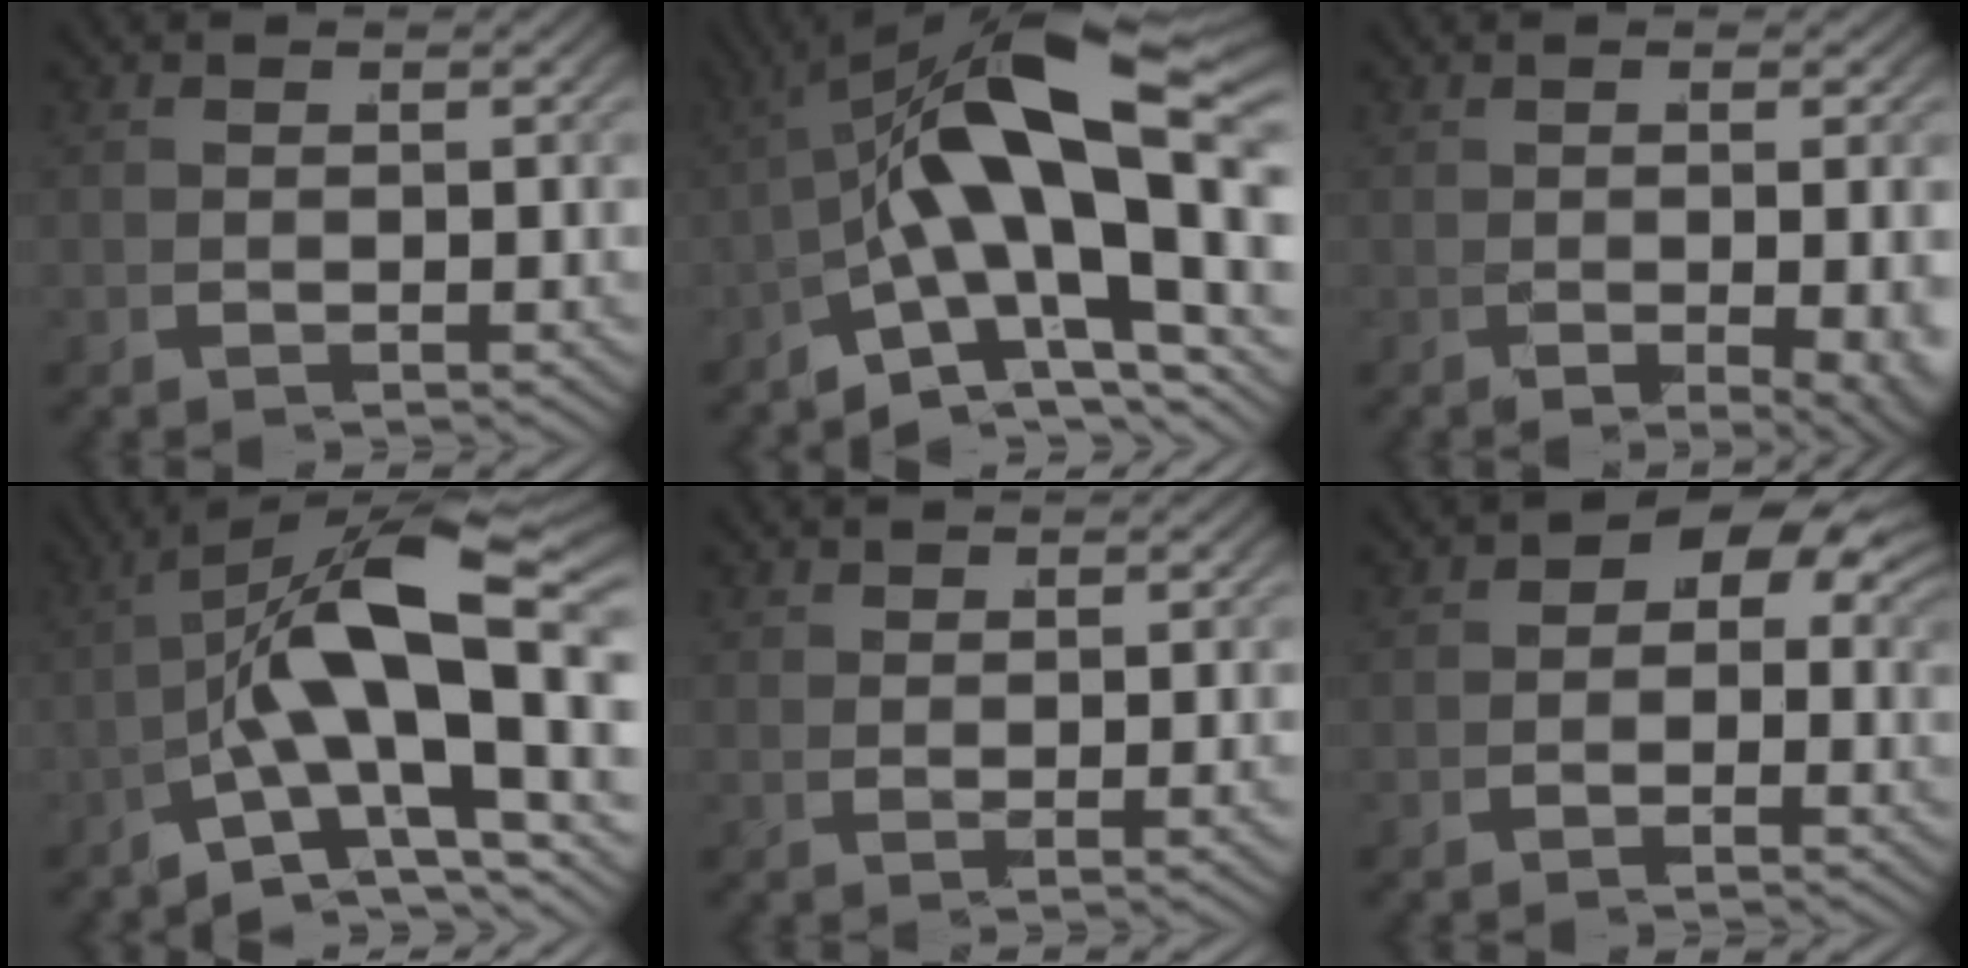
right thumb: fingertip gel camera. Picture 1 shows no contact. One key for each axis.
{"total": 13.0, "fx": -0.9, "fy": 6.4, "fz": 11.3, "tx": -0.230, "ty": -0.019, "tz": -0.006}
{"total": 3.4, "fx": -0.9, "fy": 0.8, "fz": 3.2, "tx": -0.057, "ty": -0.014, "tz": -0.007}
{"total": 10.5, "fx": 0.0, "fy": 4.3, "fz": 9.6, "tx": -0.172, "ty": 0.004, "tz": -0.004}
{"total": 1.3, "fx": 1.3, "fy": -0.2, "fz": -0.1, "tx": 0.007, "ty": 0.002, "tz": 0.025}
{"total": 5.5, "fx": 1.0, "fy": 4.1, "fz": 3.5, "tx": -0.058, "ty": -0.006, "tz": 0.014}